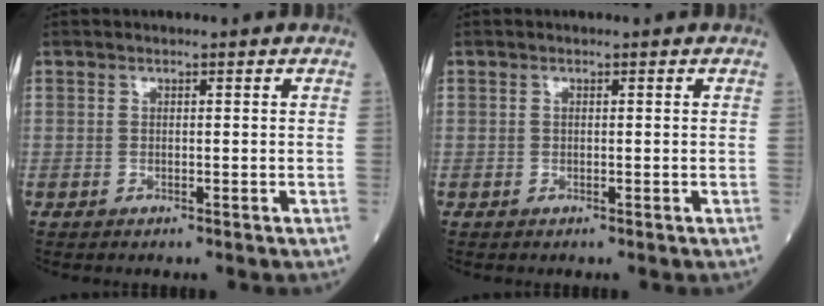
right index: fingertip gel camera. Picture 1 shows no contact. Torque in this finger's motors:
{"motor_torque": [0.15, 0.04, 0.07, 0.01]}